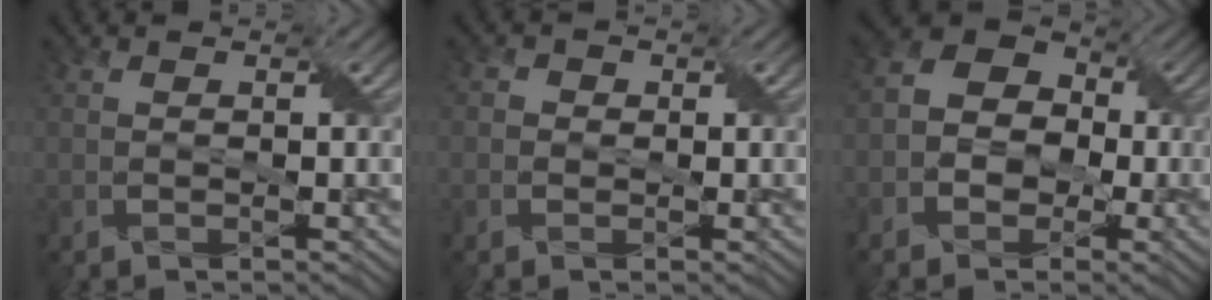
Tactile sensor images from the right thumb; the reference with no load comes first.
{"total": 1.4, "force": [0.0, 1.4, 0.2], "torque": [-0.002, 0.002, -0.006]}
{"total": 7.6, "force": [-1.2, 6.3, 4.1], "torque": [-0.065, 0.007, -0.041]}